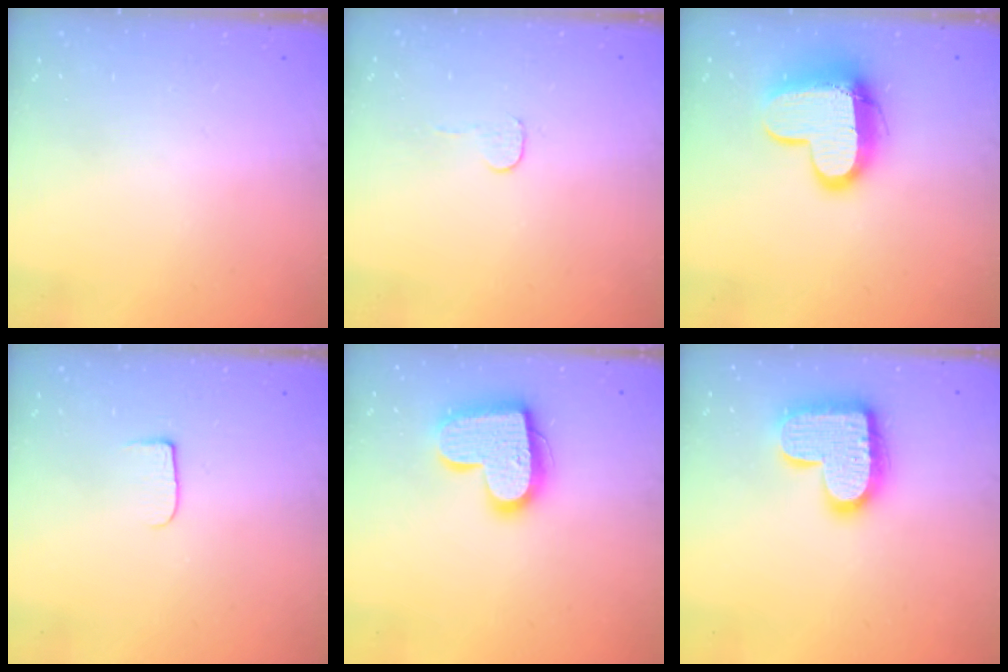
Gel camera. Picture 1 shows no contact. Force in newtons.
{"total": 3.0, "press": 3.0, "slide": 0.3}
{"total": 14.4, "press": 14.4, "slide": 1.0}
{"total": 6.5, "press": 6.5, "slide": 0.7}
{"total": 17.3, "press": 17.3, "slide": 1.1}
{"total": 17.5, "press": 17.5, "slide": 1.0}